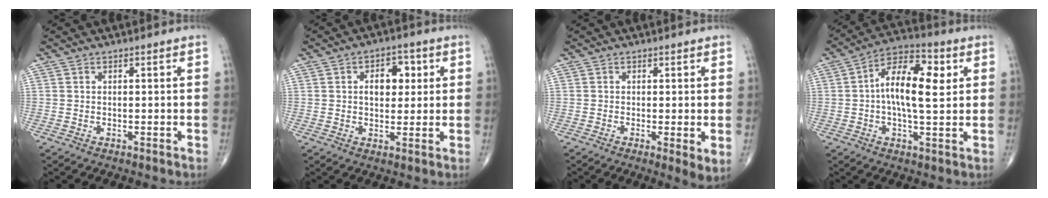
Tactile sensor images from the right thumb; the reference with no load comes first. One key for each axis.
{"total": 6.6, "fx": 1.4, "fy": 4.3, "fz": 4.8, "tx": -0.040, "ty": 0.004, "tz": 0.018}
{"total": 3.5, "fx": -0.4, "fy": 0.6, "fz": 3.4, "tx": -0.058, "ty": -0.014, "tz": -0.011}
{"total": 13.3, "fx": 2.1, "fy": 5.7, "fz": 11.8, "tx": -0.185, "ty": 0.017, "tz": 0.025}